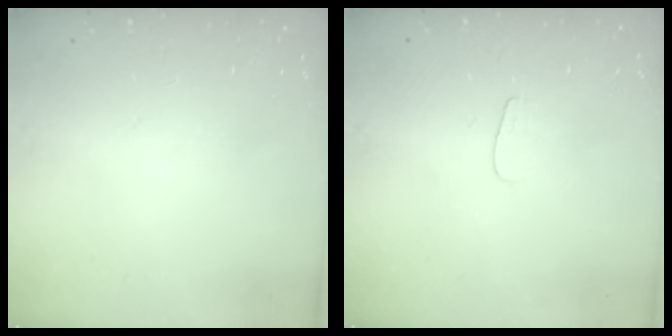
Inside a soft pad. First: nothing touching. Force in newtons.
{"total": 3.6, "press": 3.6, "slide": 0.4}